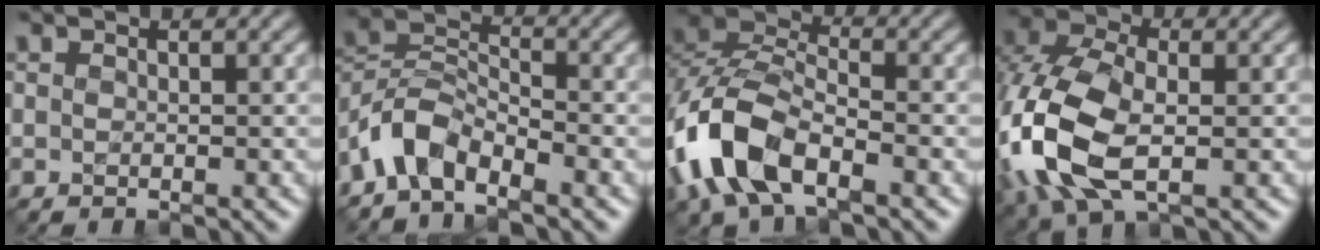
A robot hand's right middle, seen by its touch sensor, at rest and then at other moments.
{"total": 4.0, "force": [-3.1, 1.8, 1.8], "torque": [-0.034, 0.013, -0.071]}
{"total": 8.5, "force": [-3.8, 4.6, 6.0], "torque": [-0.141, 0.009, -0.086]}
{"total": 10.5, "force": [-2.2, 6.6, 7.9], "torque": [-0.217, -0.008, -0.051]}